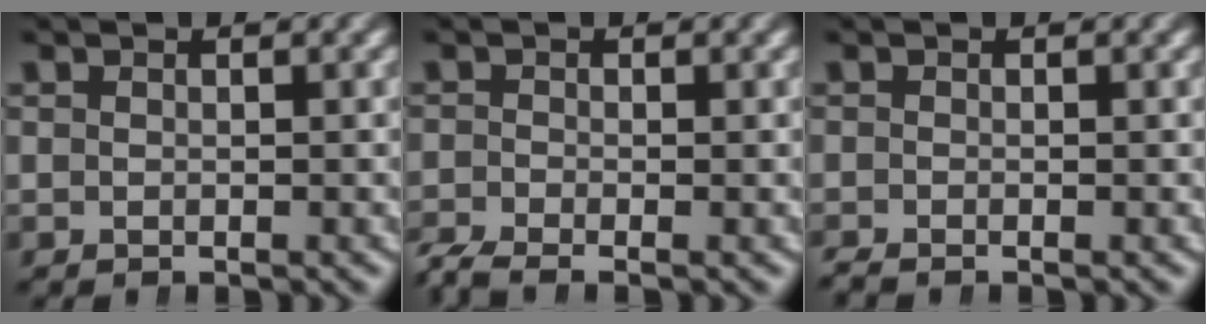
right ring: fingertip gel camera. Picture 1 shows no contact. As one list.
[{"total": 2.8, "force": [-2.3, 1.2, 1.1], "torque": [-0.018, -0.008, -0.037]}, {"total": 1.1, "force": [-0.9, 0.5, 0.3], "torque": [-0.004, -0.004, -0.017]}]